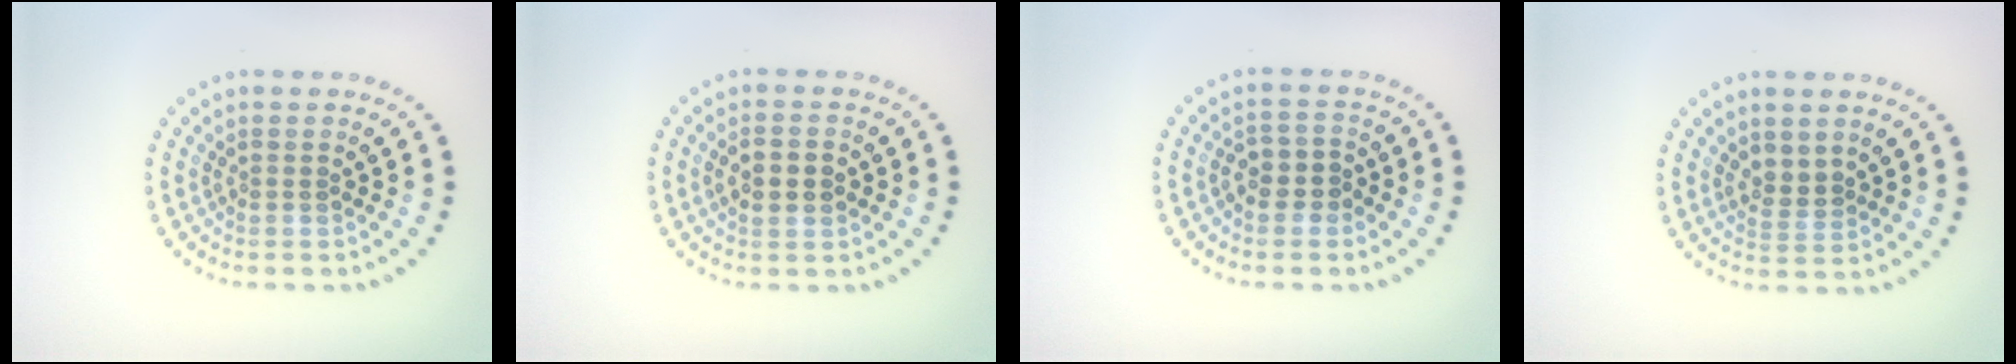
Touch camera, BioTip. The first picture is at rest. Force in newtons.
{"total": 2.5, "press": 2.5, "slide": 0.1}
{"total": 2.4, "press": 2.2, "slide": 1.0}
{"total": 1.9, "press": 1.6, "slide": 1.0}